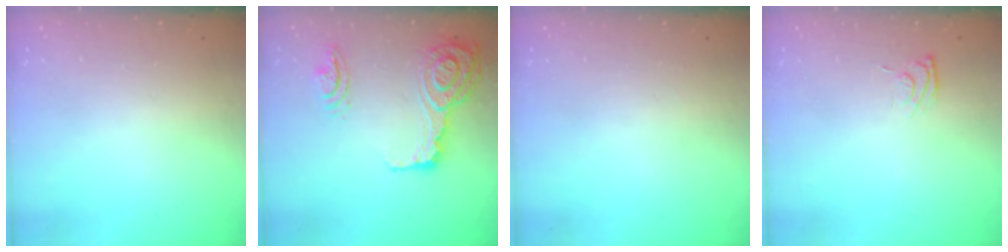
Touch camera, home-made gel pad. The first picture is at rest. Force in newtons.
{"total": 18.9, "press": 18.6, "slide": 3.2}
{"total": 5.0, "press": 5.0, "slide": 0.5}
{"total": 4.9, "press": 4.7, "slide": 1.1}